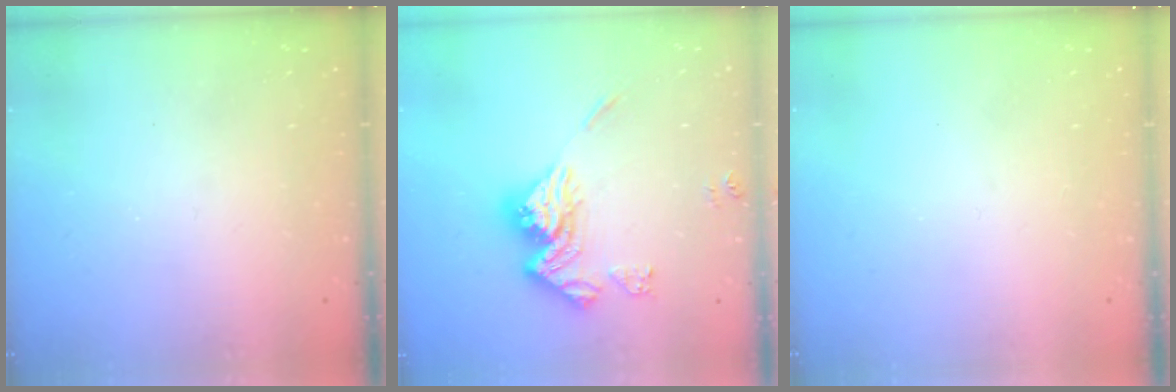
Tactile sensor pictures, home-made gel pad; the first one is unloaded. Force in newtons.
{"total": 15.2, "press": 15.2, "slide": 1.5}
{"total": 0.0}